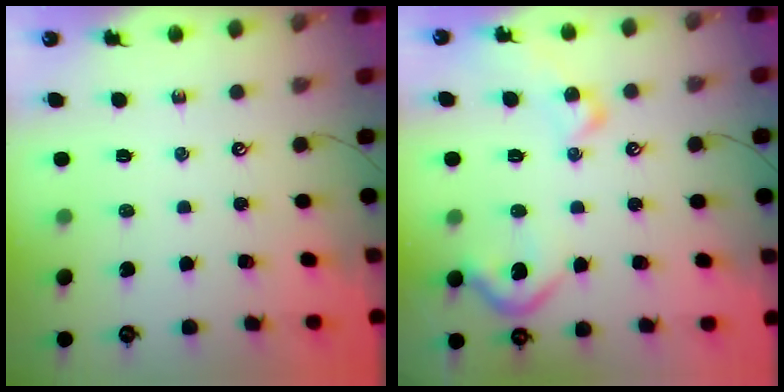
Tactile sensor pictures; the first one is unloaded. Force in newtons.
{"total": 9.9, "press": 9.8, "slide": 1.4}